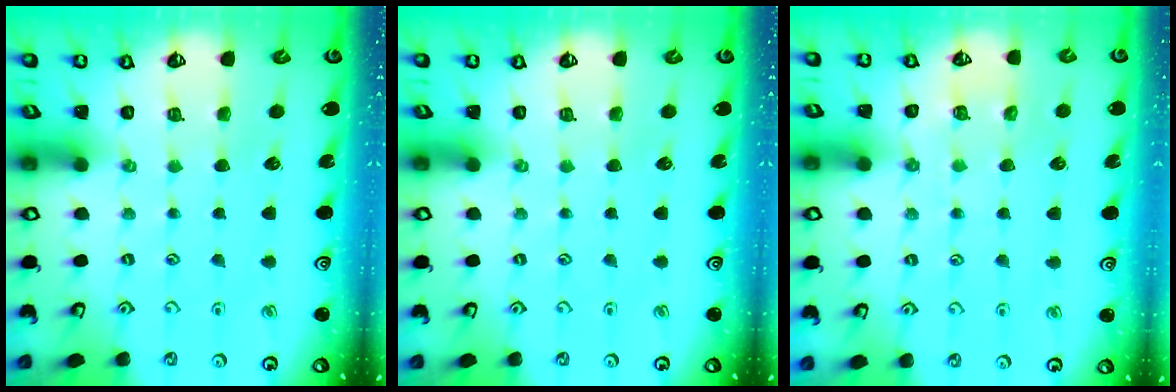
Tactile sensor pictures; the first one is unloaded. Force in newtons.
{"total": 0.0}
{"total": 6.3, "press": 6.3, "slide": 0.8}